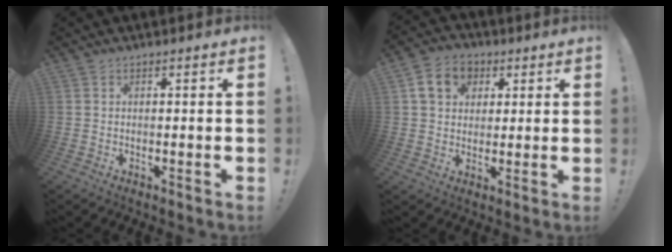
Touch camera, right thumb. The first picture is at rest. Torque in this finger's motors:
{"motor_torque": [0.73, 1.78, 0.21, -0.10, 0.01]}